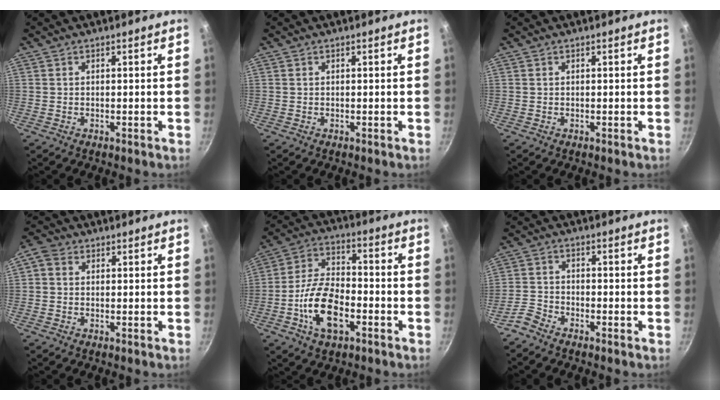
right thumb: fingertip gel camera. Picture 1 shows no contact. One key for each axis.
{"total": 0.0}
{"total": 0.0}
{"total": 3.0, "fx": 0.5, "fy": 2.5, "fz": 1.5, "tx": -0.033, "ty": 0.009, "tz": -0.002}
{"total": 13.5, "fx": -4.7, "fy": 7.2, "fz": 10.4, "tx": -0.184, "ty": 0.035, "tz": -0.094}
{"total": 3.3, "fx": -2.8, "fy": 1.3, "fz": 1.1, "tx": -0.027, "ty": 0.022, "tz": -0.067}